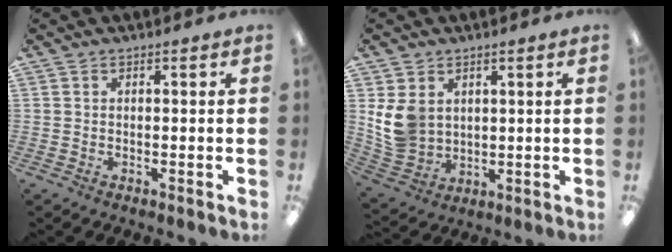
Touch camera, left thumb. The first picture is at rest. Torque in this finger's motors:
{"motor_torque": [1.32, 1.28, 0.82, -0.56, 0.07]}